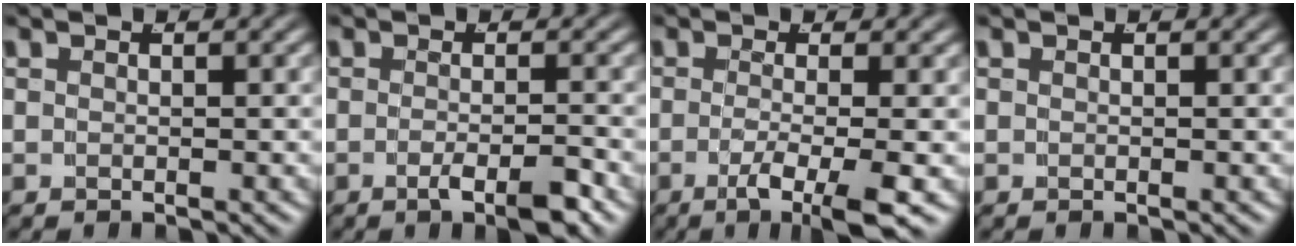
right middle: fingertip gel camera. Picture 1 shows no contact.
{"total": 3.0, "force": [-2.0, 0.1, 2.2], "torque": [-0.035, -0.005, -0.034]}
{"total": 5.4, "force": [-3.1, 0.4, 4.5], "torque": [-0.075, -0.025, -0.039]}
{"total": 0.0}